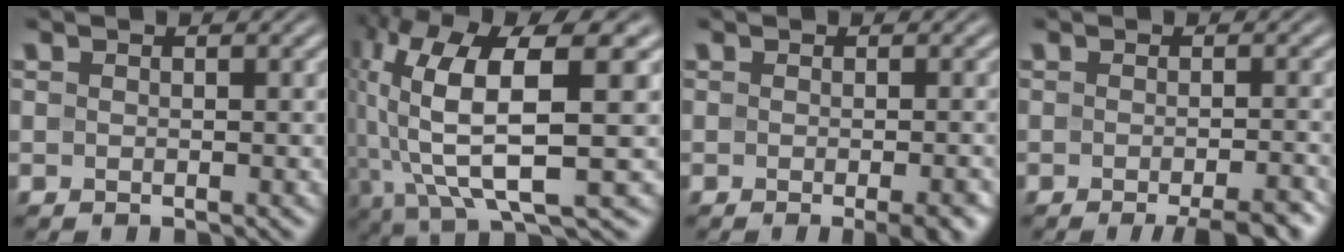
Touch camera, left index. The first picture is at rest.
{"total": 13.0, "force": [1.9, 4.0, 12.2], "torque": [-0.242, 0.010, 0.042]}
{"total": 2.9, "force": [-1.2, 0.7, 2.6], "torque": [-0.027, -0.001, -0.016]}
{"total": 4.1, "force": [-2.6, 0.7, 3.1], "torque": [-0.037, -0.001, -0.037]}